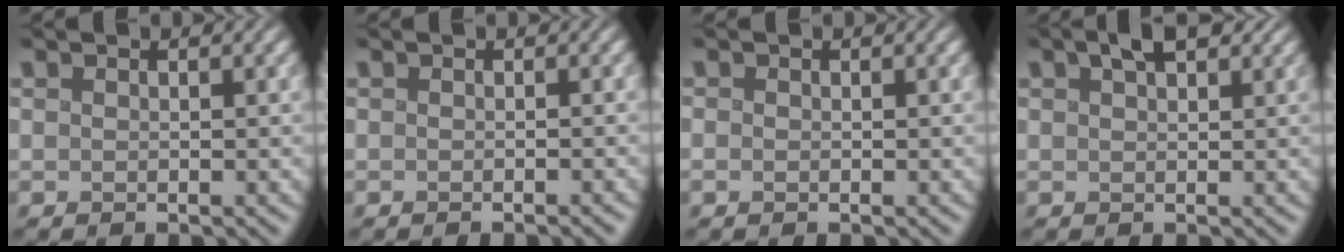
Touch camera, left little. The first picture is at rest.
{"total": 0.7, "force": [-0.6, 0.1, 0.4], "torque": [0.004, 0.004, -0.012]}
{"total": 0.0}
{"total": 3.2, "force": [1.8, 1.4, 2.2], "torque": [-0.030, 0.008, 0.026]}